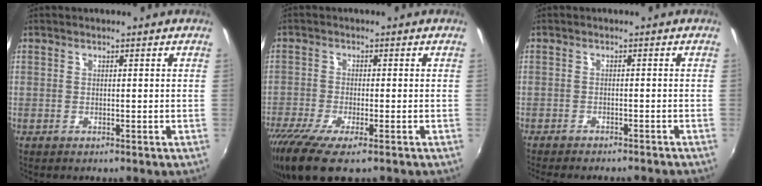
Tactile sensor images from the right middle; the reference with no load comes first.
{"total": 10.3, "force": [-6.9, 2.6, 7.2], "torque": [-0.164, -0.048, -0.126]}
{"total": 8.4, "force": [-7.5, 1.5, 3.5], "torque": [-0.078, -0.019, -0.106]}